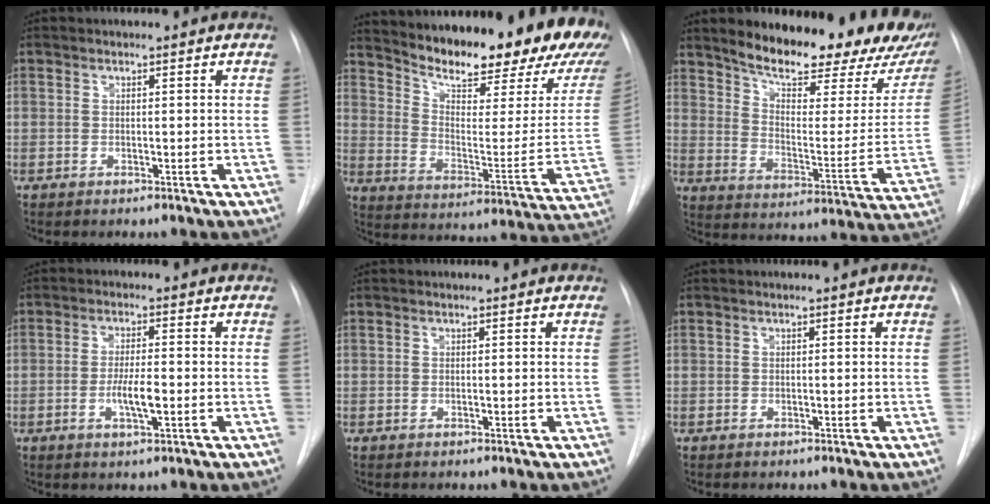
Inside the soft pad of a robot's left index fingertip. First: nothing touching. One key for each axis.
{"total": 26.0, "fx": 22.1, "fy": 4.2, "fz": 13.2, "tx": -0.210, "ty": -0.077, "tz": 0.292}
{"total": 23.5, "fx": 18.6, "fy": 5.9, "fz": 13.1, "tx": -0.183, "ty": -0.039, "tz": 0.243}
{"total": 4.4, "fx": -1.1, "fy": 0.8, "fz": 4.2, "tx": -0.081, "ty": -0.003, "tz": -0.018}
{"total": 0.0}
{"total": 0.0}